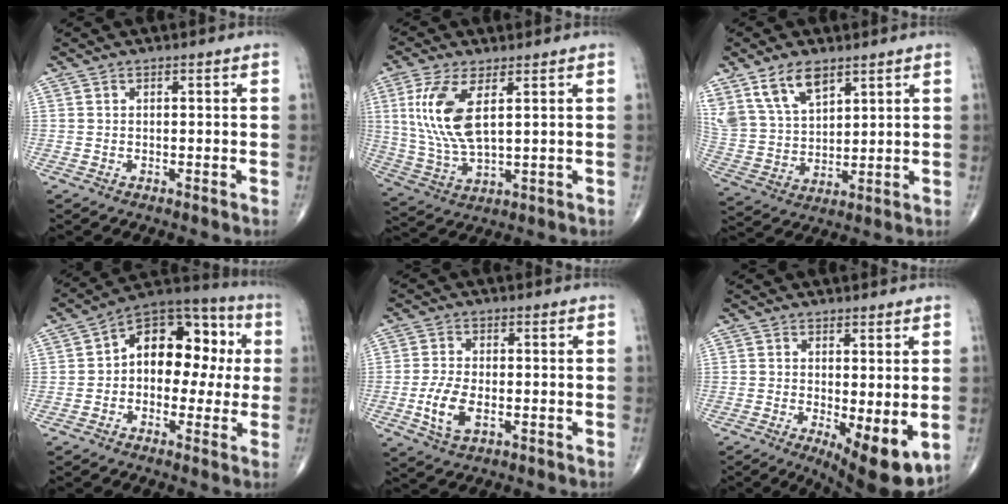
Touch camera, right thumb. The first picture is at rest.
{"total": 12.2, "force": [3.3, 4.9, 10.6], "torque": [-0.238, -0.012, 0.076]}
{"total": 11.8, "force": [7.4, 6.2, 6.7], "torque": [-0.114, -0.025, 0.158]}
{"total": 15.3, "force": [1.2, 10.1, 11.4], "torque": [-0.112, 0.045, 0.002]}
{"total": 6.5, "force": [-1.7, 3.4, 5.3], "torque": [-0.114, 0.002, -0.030]}
{"total": 9.4, "force": [-1.9, 3.0, 8.7], "torque": [-0.121, -0.025, -0.020]}